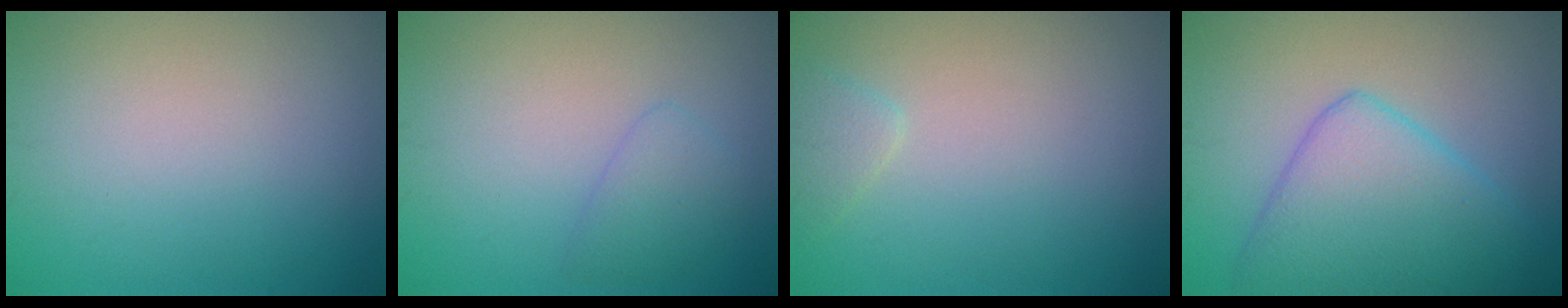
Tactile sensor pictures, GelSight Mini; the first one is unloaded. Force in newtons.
{"total": 1.8, "press": 1.8, "slide": 0.1}
{"total": 1.1, "press": 1.1, "slide": 0.1}
{"total": 7.2, "press": 7.2, "slide": 0.2}